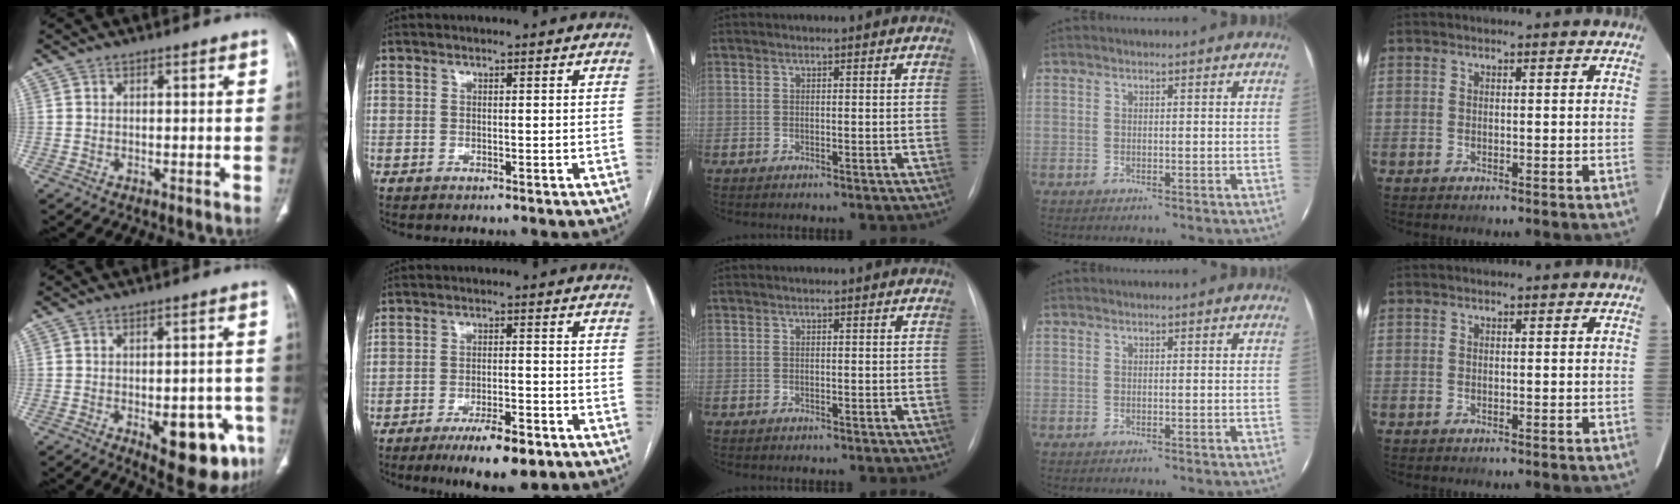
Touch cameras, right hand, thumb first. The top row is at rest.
{"thumb": {"total": 13.7, "force": [-5.4, 6.2, 10.9], "torque": [-0.106, 0.011, -0.056]}, "index": {"total": 8.3, "force": [-5.4, 2.0, 6.0], "torque": [-0.099, -0.010, -0.082]}}